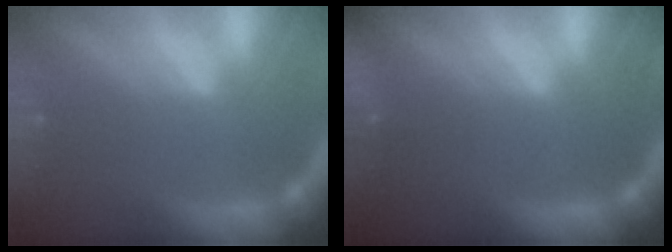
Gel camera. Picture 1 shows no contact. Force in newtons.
{"total": 10.0}